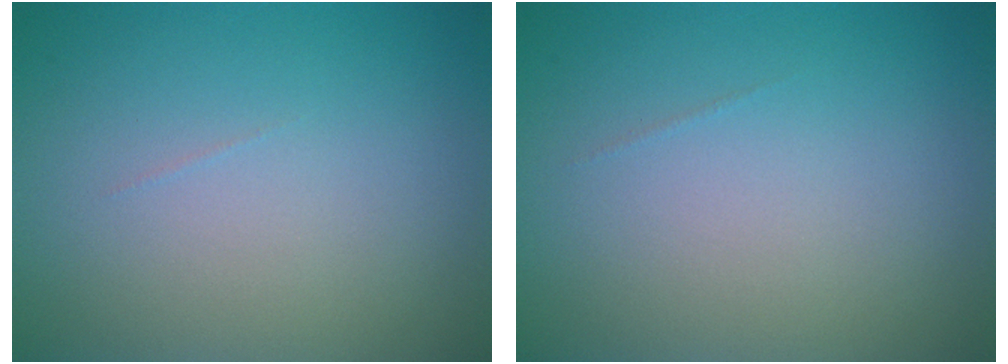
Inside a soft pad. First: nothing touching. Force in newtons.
{"total": 0.0}